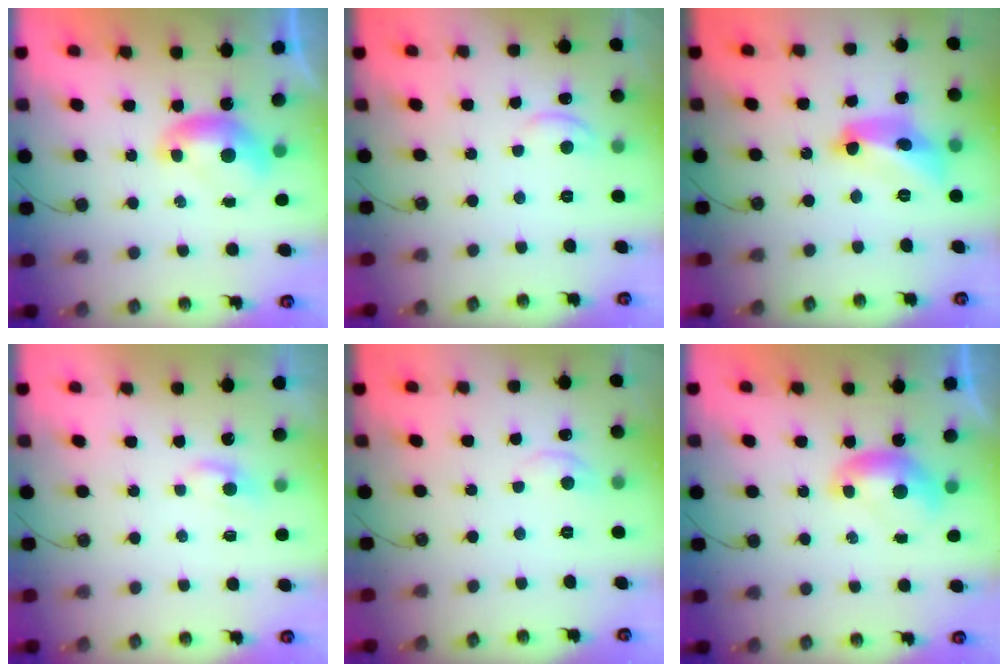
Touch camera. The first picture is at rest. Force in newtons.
{"total": 1.2, "press": 1.0, "slide": 0.6}
{"total": 11.5, "press": 11.5, "slide": 0.6}
{"total": 0.7, "press": 0.5, "slide": 0.5}
{"total": 0.5, "press": 0.2, "slide": 0.5}
{"total": 0.0}